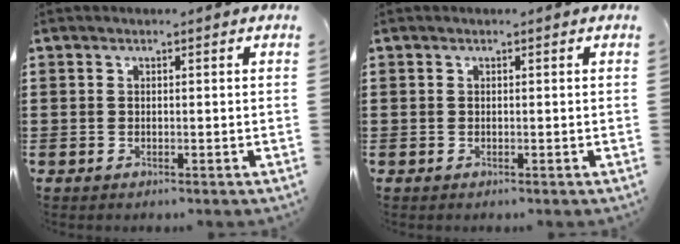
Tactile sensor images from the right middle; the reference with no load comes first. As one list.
[{"total": 0.0}]